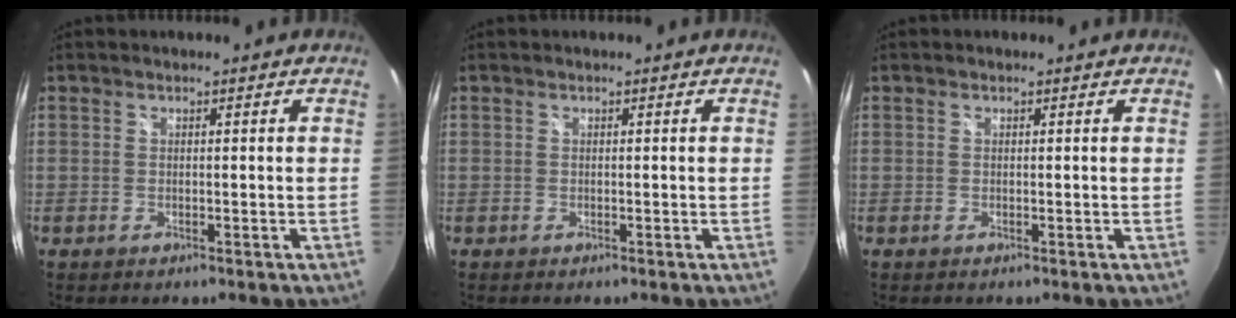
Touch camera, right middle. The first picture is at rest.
{"total": 0.0}
{"total": 0.0}